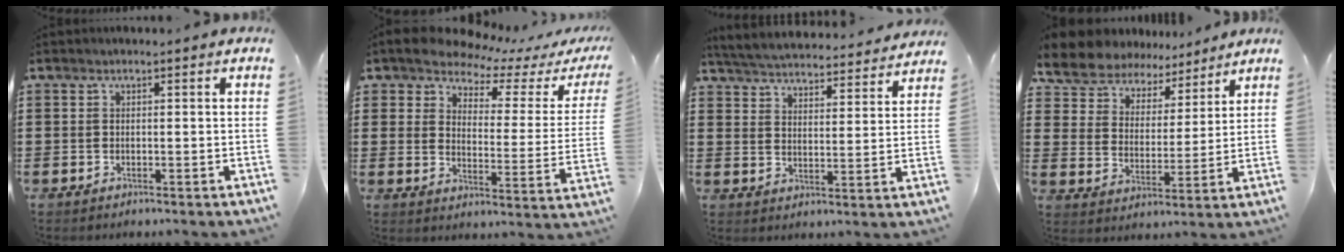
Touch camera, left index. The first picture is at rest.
{"total": 5.8, "force": [5.4, 1.8, 0.9], "torque": [-0.048, -0.039, 0.092]}
{"total": 4.7, "force": [4.7, -0.2, 0.4], "torque": [-0.033, -0.038, 0.078]}
{"total": 7.8, "force": [7.4, 2.4, 0.5], "torque": [-0.055, -0.043, 0.135]}